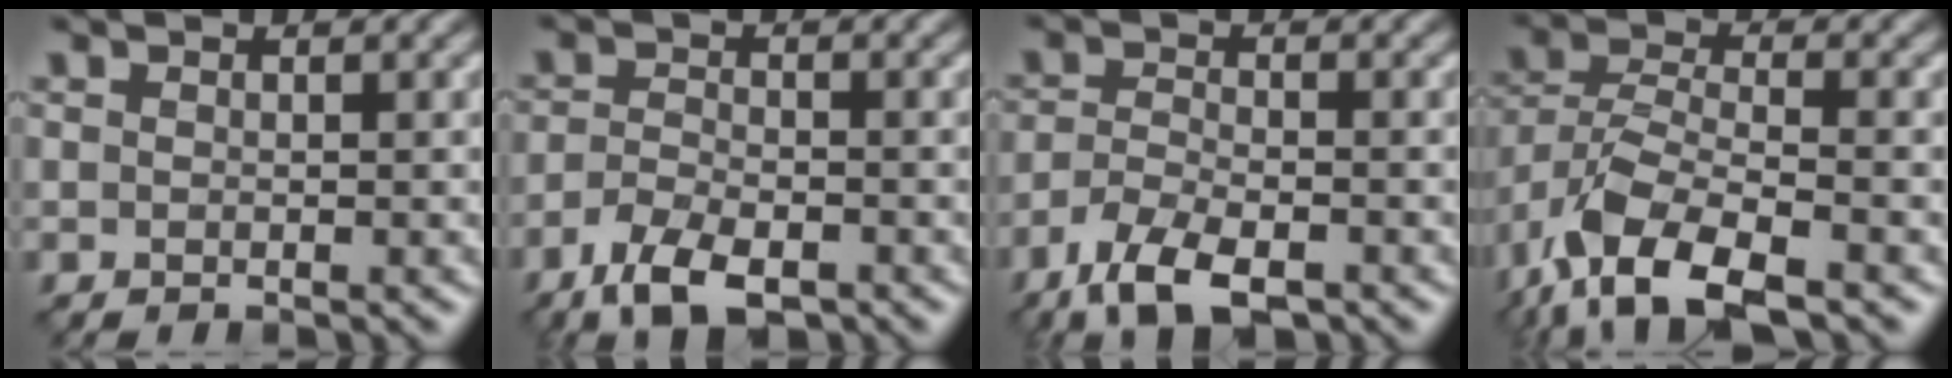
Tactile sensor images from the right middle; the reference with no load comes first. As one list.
[{"total": 5.2, "force": [-3.6, 1.9, 3.2], "torque": [-0.065, -0.008, -0.070]}, {"total": 6.1, "force": [-4.4, 2.0, 3.7], "torque": [-0.075, -0.009, -0.083]}, {"total": 8.8, "force": [-5.5, 3.3, 6.1], "torque": [-0.118, -0.011, -0.108]}]